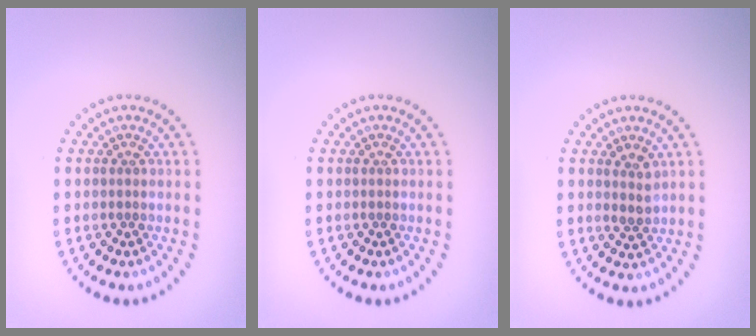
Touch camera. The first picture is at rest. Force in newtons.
{"total": 0.0}
{"total": 1.5, "press": 1.3, "slide": 0.8}